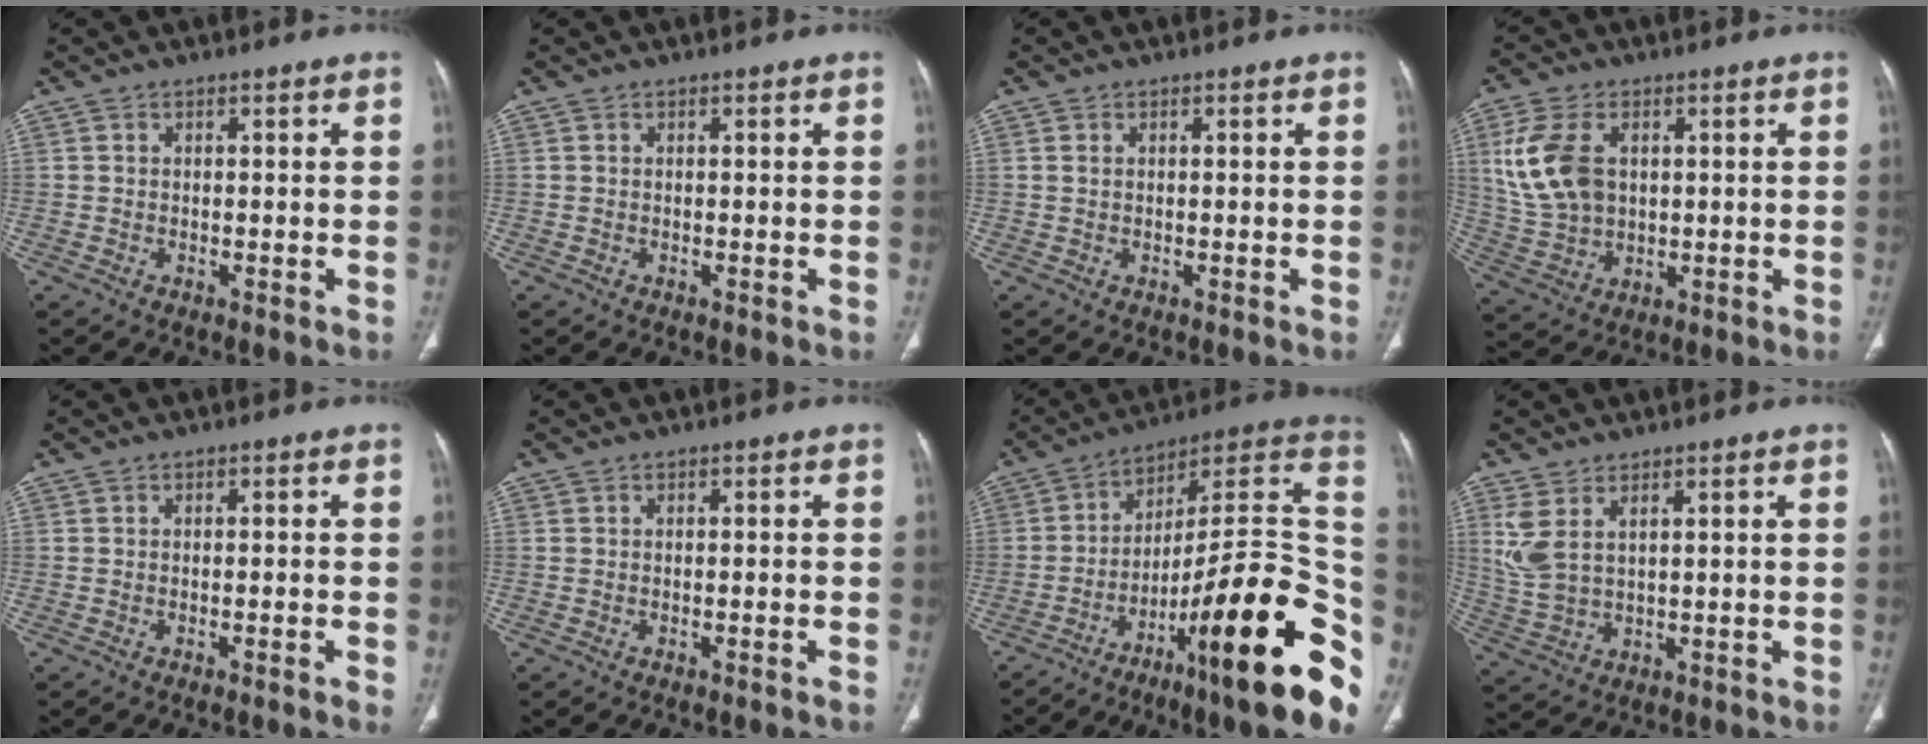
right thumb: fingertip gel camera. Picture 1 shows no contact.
{"total": 0.0}
{"total": 0.9, "force": [0.2, 0.6, 0.6], "torque": [-0.018, 0.003, 0.007]}
{"total": 12.8, "force": [3.0, 8.4, 9.2], "torque": [-0.190, -0.001, 0.068]}
{"total": 1.6, "force": [-0.7, 0.1, 1.5], "torque": [-0.029, 0.000, -0.008]}
{"total": 1.0, "force": [-0.6, 0.0, 0.7], "torque": [-0.019, 0.007, -0.003]}
{"total": 30.4, "force": [-12.0, 6.3, 27.2], "torque": [-0.308, 0.070, -0.179]}
{"total": 6.4, "force": [2.7, 3.0, 5.0], "torque": [-0.120, -0.008, 0.070]}